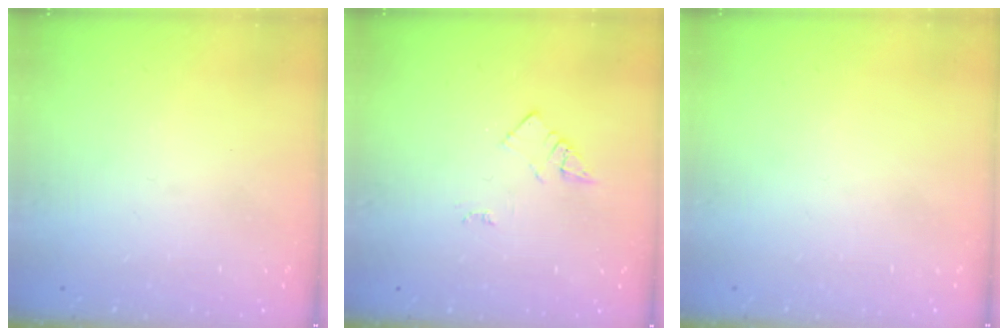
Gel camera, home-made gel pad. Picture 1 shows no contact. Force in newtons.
{"total": 2.4, "press": 2.4, "slide": 0.3}
{"total": 1.5, "press": 1.5, "slide": 0.1}